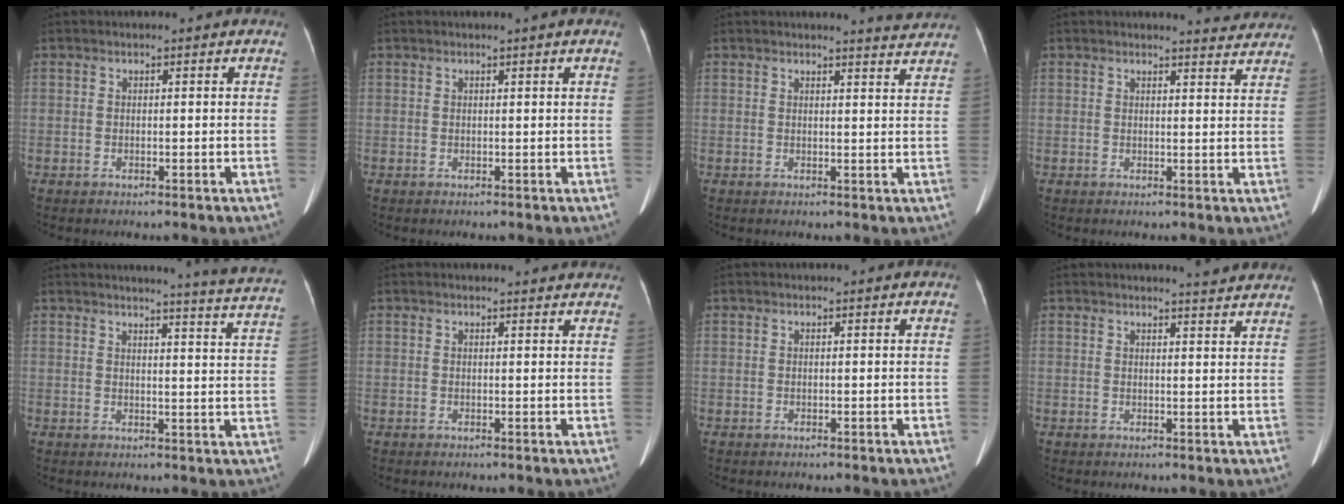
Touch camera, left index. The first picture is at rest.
{"total": 0.6, "force": [0.3, -0.2, 0.5], "torque": [-0.013, -0.002, 0.010]}
{"total": 3.7, "force": [3.7, -0.4, 0.4], "torque": [-0.012, -0.013, 0.031]}
{"total": 4.5, "force": [4.5, 0.3, 0.3], "torque": [-0.008, -0.011, 0.036]}
{"total": 12.4, "force": [11.7, -1.7, 3.7], "torque": [-0.048, -0.075, 0.115]}
{"total": 4.4, "force": [4.3, 0.6, 0.8], "torque": [-0.010, 0.005, 0.035]}
{"total": 0.0}
{"total": 5.4, "force": [5.2, -0.3, 1.4], "torque": [-0.023, -0.006, 0.045]}